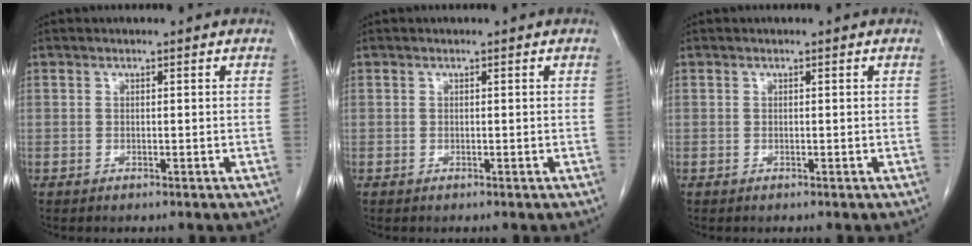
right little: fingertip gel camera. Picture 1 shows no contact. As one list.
[{"total": 0.0}, {"total": 0.0}]